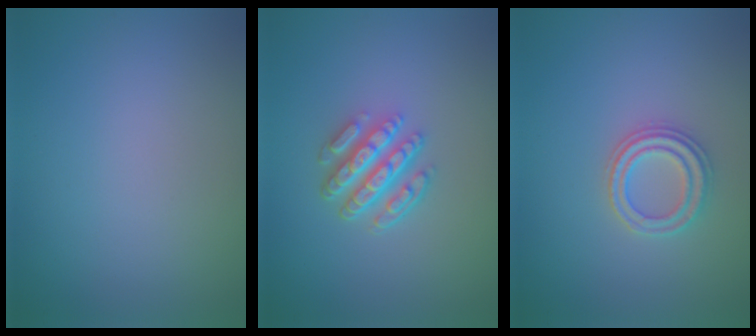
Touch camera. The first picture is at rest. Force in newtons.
{"total": 4.7, "press": 3.5, "slide": 3.1}
{"total": 2.3, "press": 2.3, "slide": 0.2}